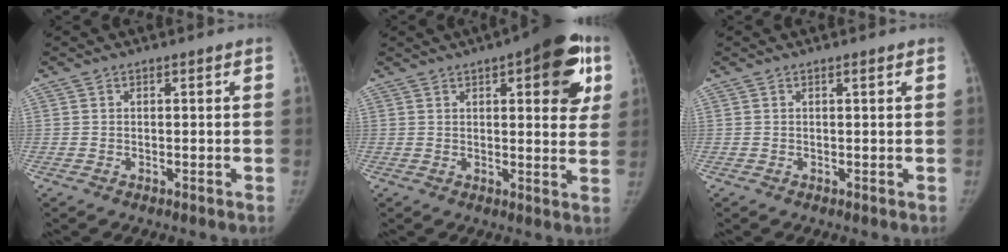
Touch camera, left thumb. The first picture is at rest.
{"total": 15.7, "force": [6.5, 5.9, 13.0], "torque": [-0.118, -0.012, 0.073]}
{"total": 0.5, "force": [0.4, 0.0, 0.4], "torque": [-0.004, -0.001, 0.008]}